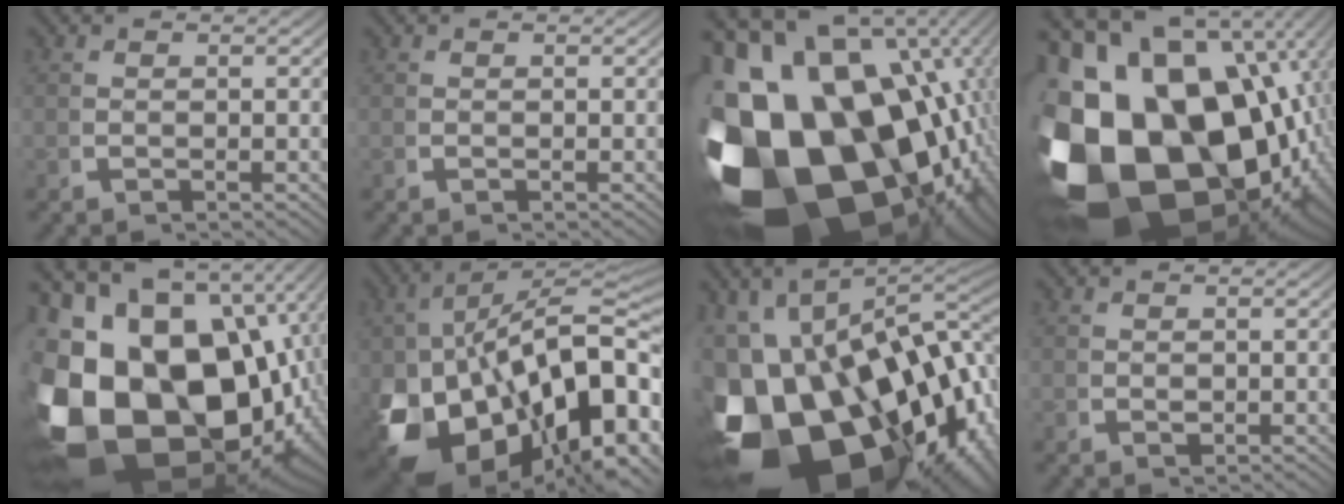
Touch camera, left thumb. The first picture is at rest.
{"total": 0.0}
{"total": 36.7, "force": [-7.8, 24.6, 26.2], "torque": [-0.487, -0.107, -0.086]}
{"total": 33.5, "force": [-6.1, 22.4, 24.2], "torque": [-0.463, -0.095, -0.058]}
{"total": 30.6, "force": [-3.9, 21.3, 21.7], "torque": [-0.411, -0.077, -0.032]}
{"total": 28.4, "force": [-5.6, 18.2, 21.1], "torque": [-0.386, -0.110, -0.028]}
{"total": 31.9, "force": [-7.5, 21.0, 22.8], "torque": [-0.402, -0.088, -0.085]}
{"total": 1.0, "force": [0.2, 0.7, 0.6], "torque": [-0.014, -0.009, 0.012]}